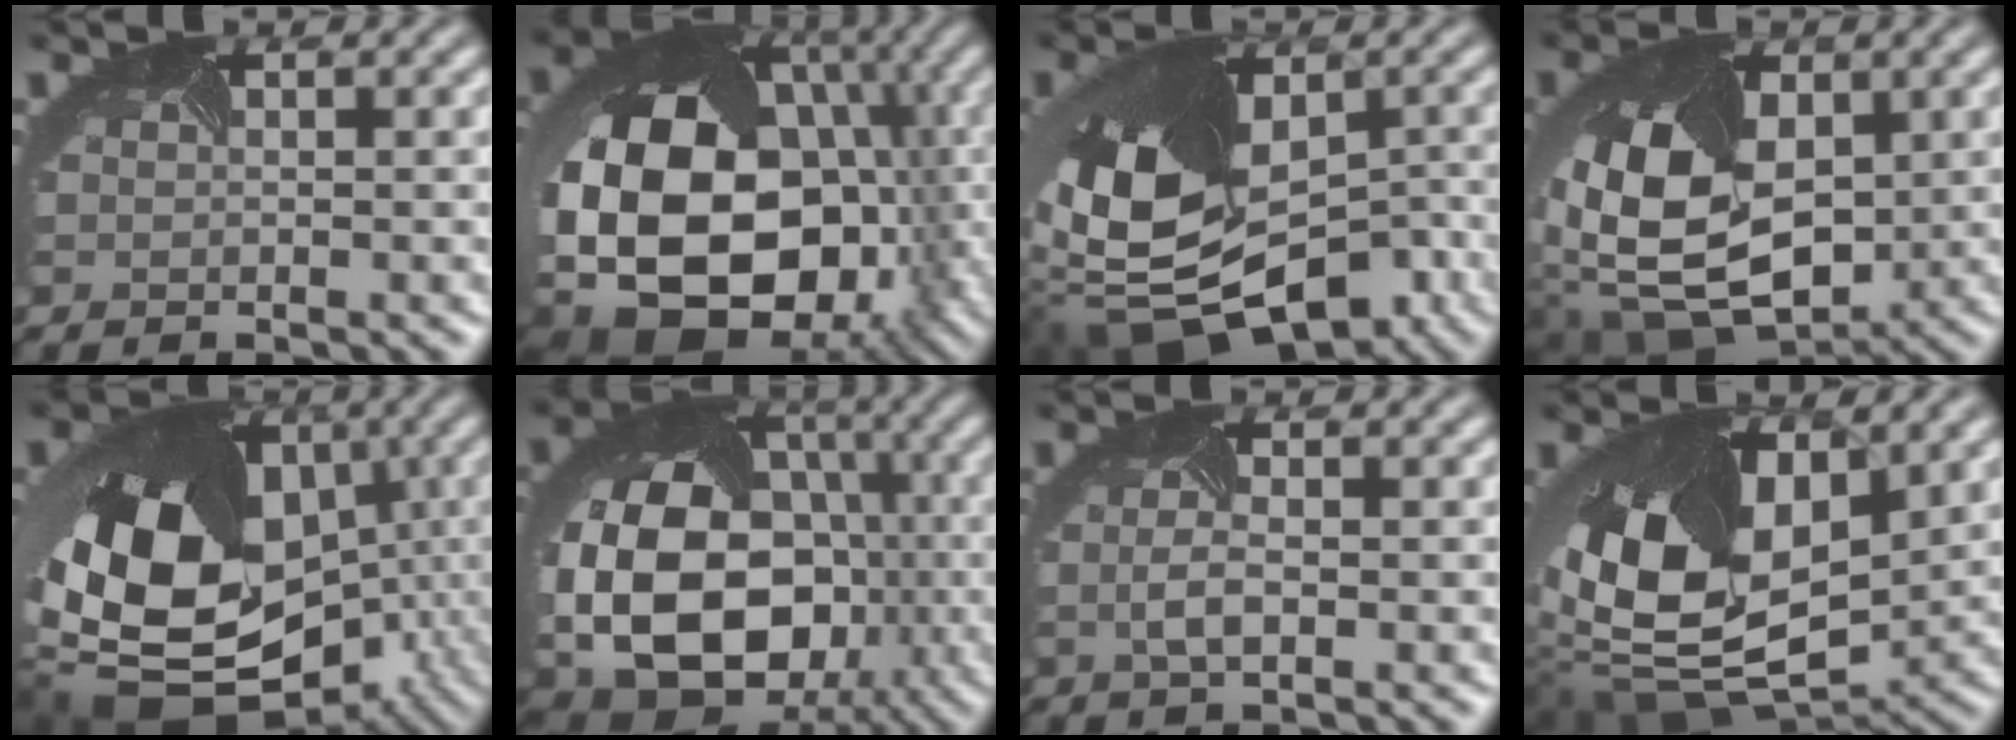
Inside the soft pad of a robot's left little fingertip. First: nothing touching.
{"total": 19.7, "force": [-4.8, 14.6, 12.4], "torque": [-0.252, -0.030, -0.063]}
{"total": 14.4, "force": [-4.9, 9.0, 10.1], "torque": [-0.220, -0.043, -0.052]}
{"total": 12.5, "force": [-0.1, 8.7, 9.0], "torque": [-0.203, -0.036, 0.015]}
{"total": 17.4, "force": [-3.9, 12.7, 11.2], "torque": [-0.210, -0.023, -0.045]}
{"total": 16.0, "force": [-2.6, 12.4, 9.8], "torque": [-0.209, -0.030, -0.029]}
{"total": 1.6, "force": [-0.2, 0.5, 1.5], "torque": [-0.048, 0.000, -0.007]}
{"total": 13.6, "force": [1.4, 8.5, 10.6], "torque": [-0.225, -0.036, 0.038]}